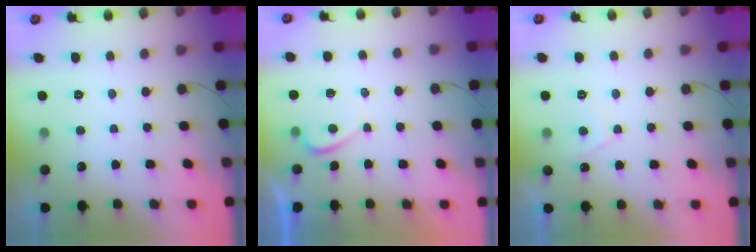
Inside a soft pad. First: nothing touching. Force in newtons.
{"total": 0.0}
{"total": 2.7, "press": 2.7, "slide": 0.6}